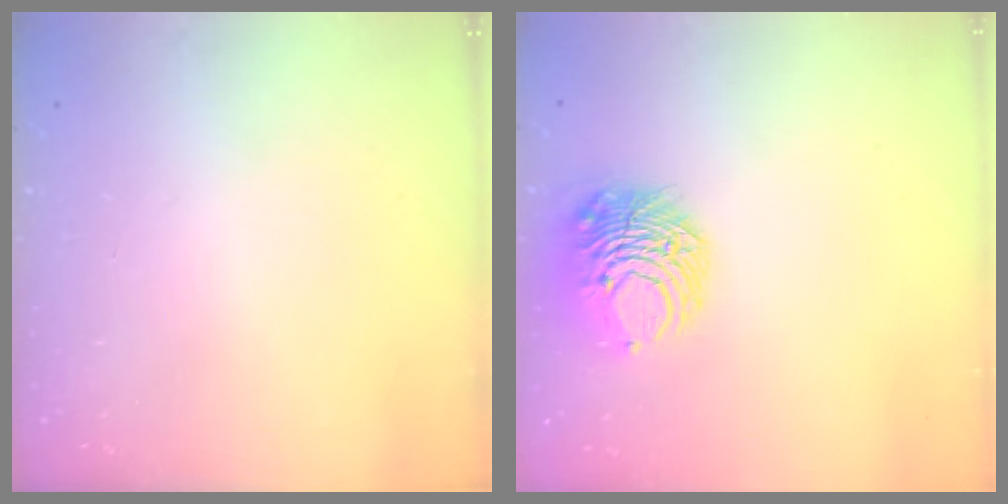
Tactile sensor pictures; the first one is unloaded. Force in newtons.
{"total": 10.4, "press": 10.4, "slide": 0.6}